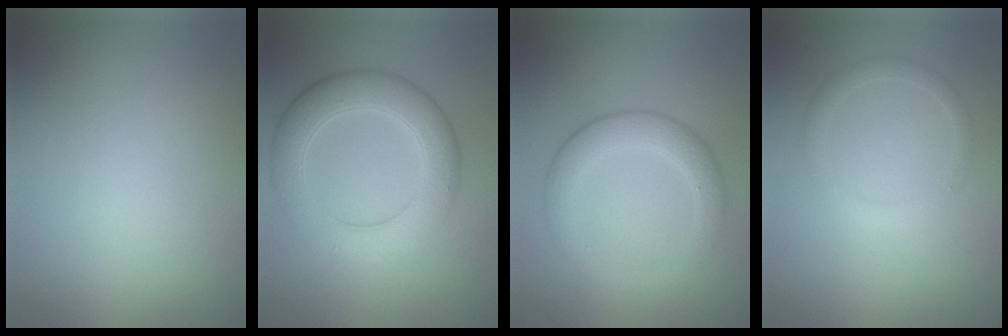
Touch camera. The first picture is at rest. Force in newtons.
{"total": 5.9, "press": 5.9, "slide": 0.0}
{"total": 3.8, "press": 3.7, "slide": 0.2}
{"total": 1.4, "press": 1.4, "slide": 0.1}